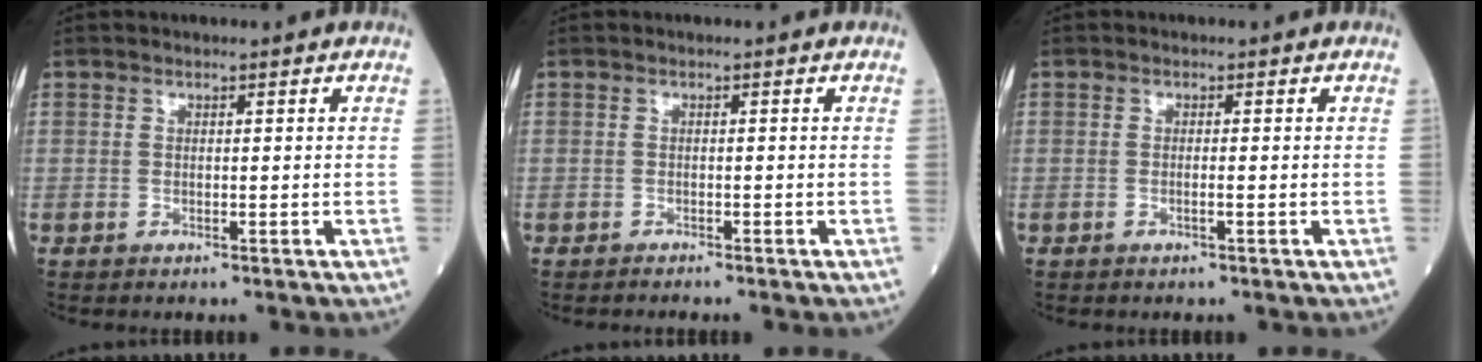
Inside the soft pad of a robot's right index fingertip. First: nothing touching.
{"total": 0.7, "force": [-0.7, -0.1, 0.1], "torque": [0.003, 0.000, -0.012]}
{"total": 1.0, "force": [-0.3, -0.1, 0.9], "torque": [-0.019, -0.001, -0.006]}